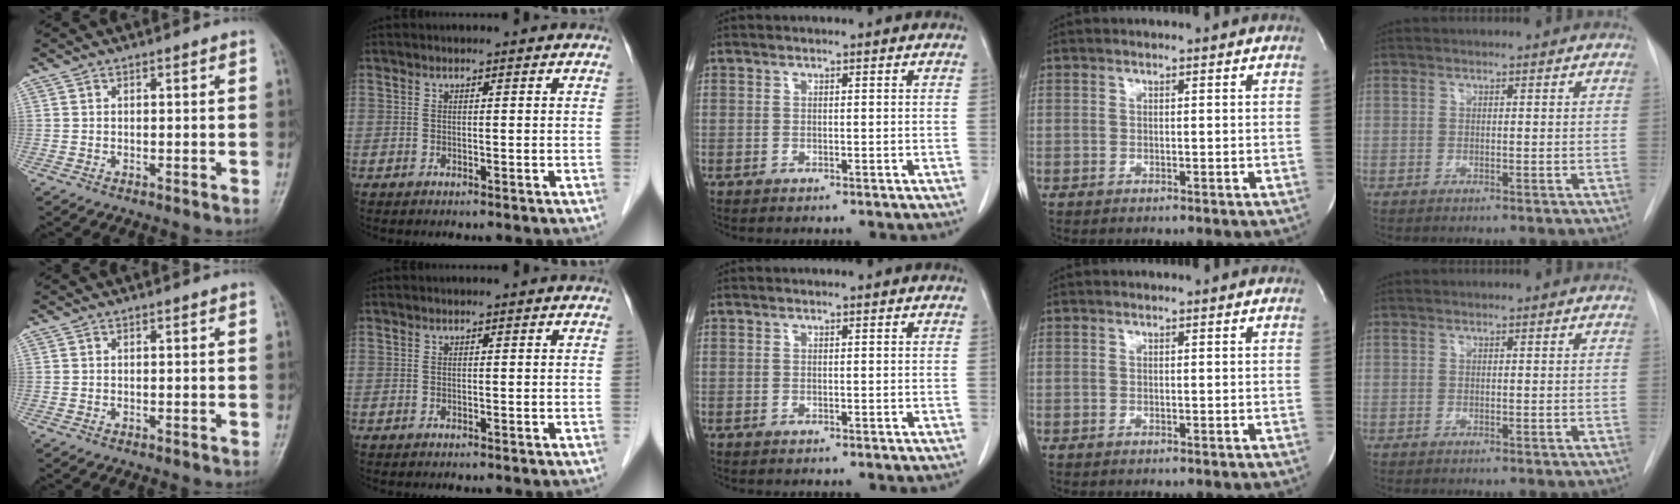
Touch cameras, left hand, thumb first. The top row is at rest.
{}